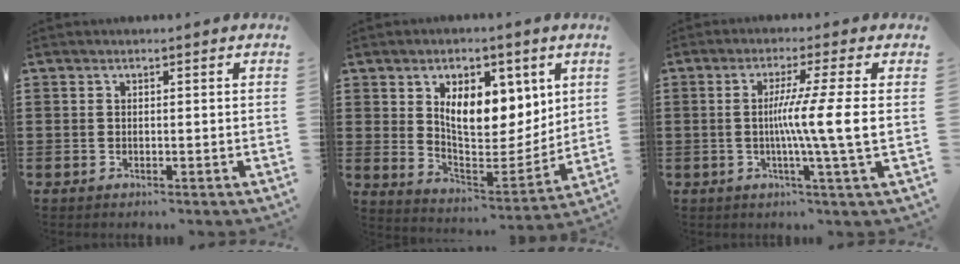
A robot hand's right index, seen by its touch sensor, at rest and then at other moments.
{"total": 9.1, "force": [4.8, 5.3, 5.6], "torque": [-0.098, -0.025, 0.081]}
{"total": 8.5, "force": [-0.3, -1.3, 8.4], "torque": [-0.150, -0.013, -0.012]}